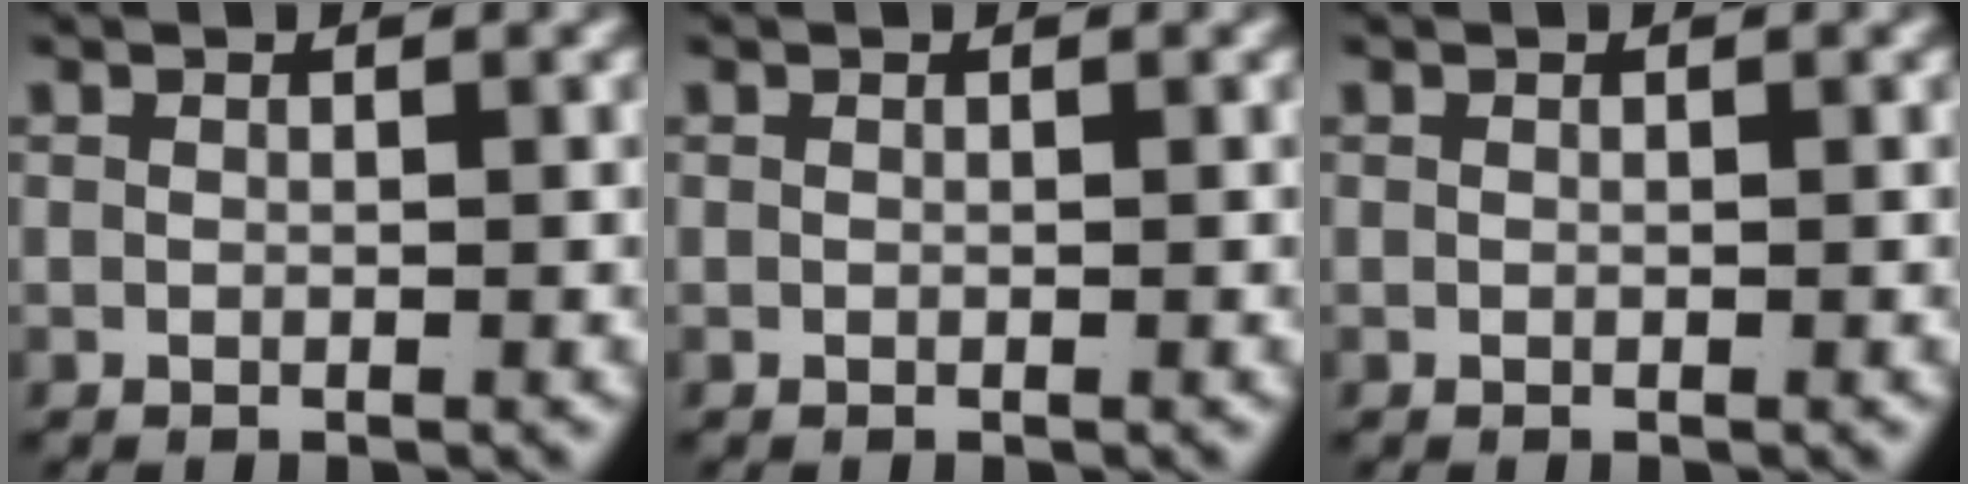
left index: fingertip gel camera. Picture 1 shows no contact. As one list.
[{"total": 0.0}, {"total": 0.0}]